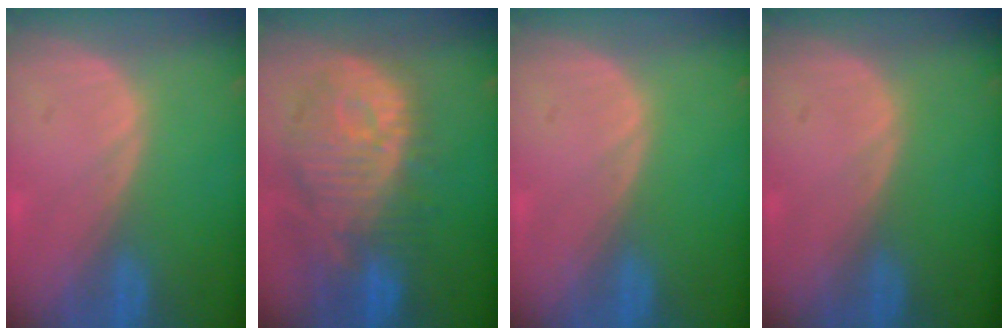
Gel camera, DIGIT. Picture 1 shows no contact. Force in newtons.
{"total": 12.8, "press": 11.3, "slide": 5.8}
{"total": 0.0}
{"total": 0.0}